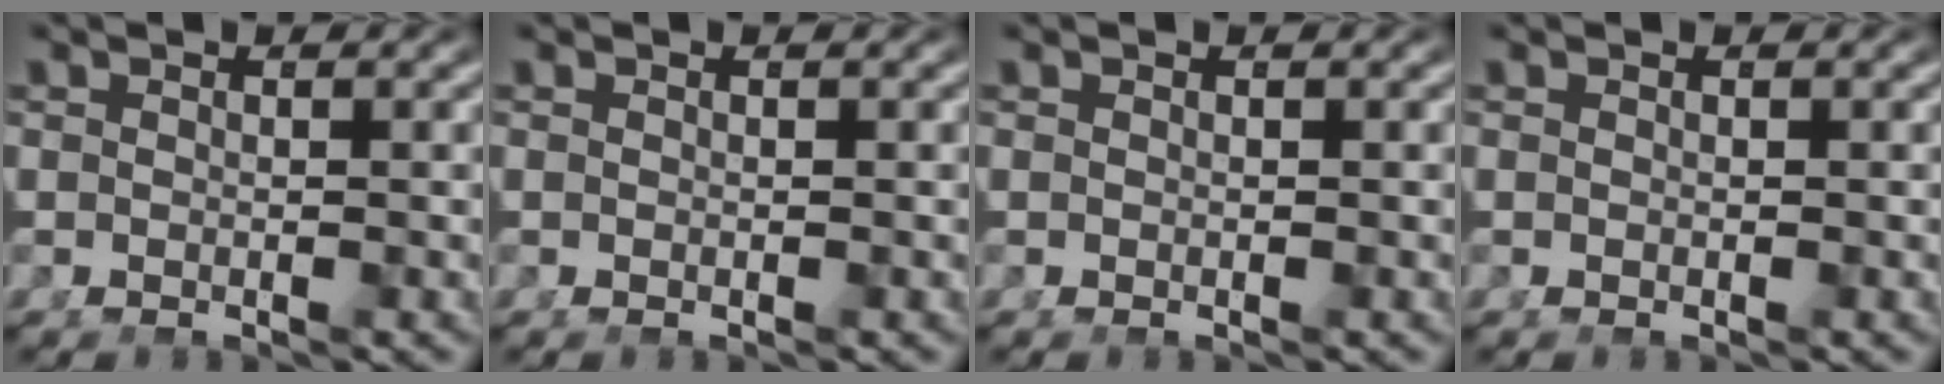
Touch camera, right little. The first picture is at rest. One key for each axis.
{"total": 0.0}
{"total": 0.0}
{"total": 0.0}